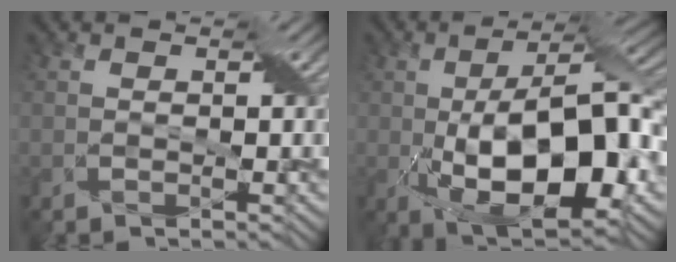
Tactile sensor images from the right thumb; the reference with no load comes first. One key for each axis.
{"total": 16.0, "fx": -3.0, "fy": 7.3, "fz": 13.9, "tx": -0.219, "ty": -0.004, "tz": -0.057}